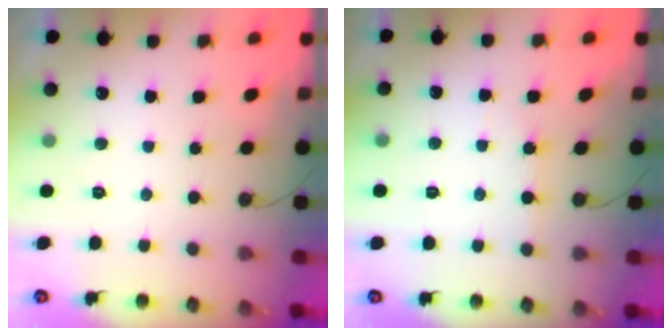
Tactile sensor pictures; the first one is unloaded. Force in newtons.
{"total": 3.0, "press": 3.0, "slide": 0.4}